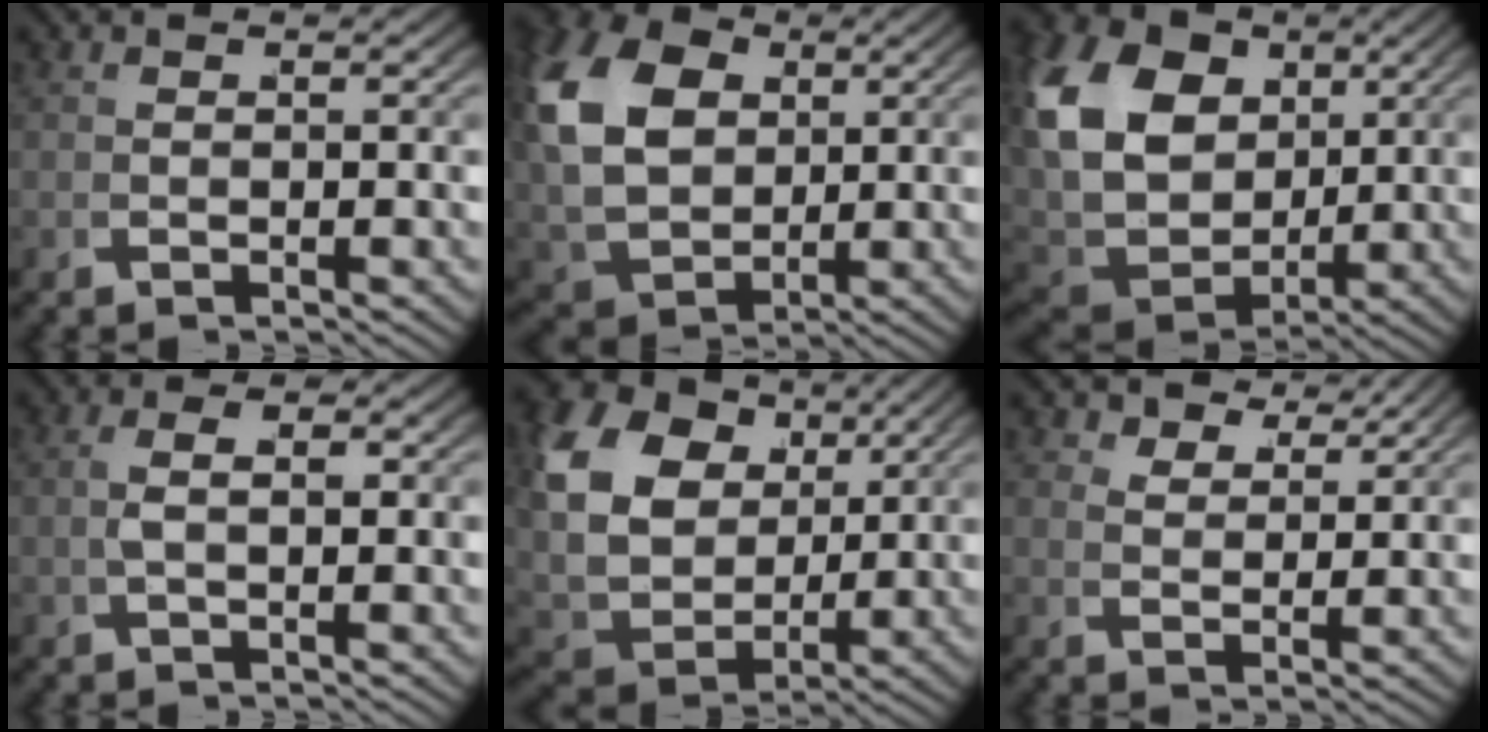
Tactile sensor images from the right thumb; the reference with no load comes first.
{"total": 13.6, "force": [1.8, 10.5, 8.5], "torque": [-0.216, -0.048, 0.057]}
{"total": 16.1, "force": [1.8, 12.6, 9.9], "torque": [-0.244, -0.042, 0.043]}
{"total": 2.1, "force": [0.4, 0.9, 1.9], "torque": [-0.042, 0.000, 0.009]}
{"total": 15.7, "force": [2.5, 12.5, 9.1], "torque": [-0.238, -0.039, 0.052]}
{"total": 3.5, "force": [3.3, 0.9, 0.8], "torque": [-0.010, -0.001, 0.063]}